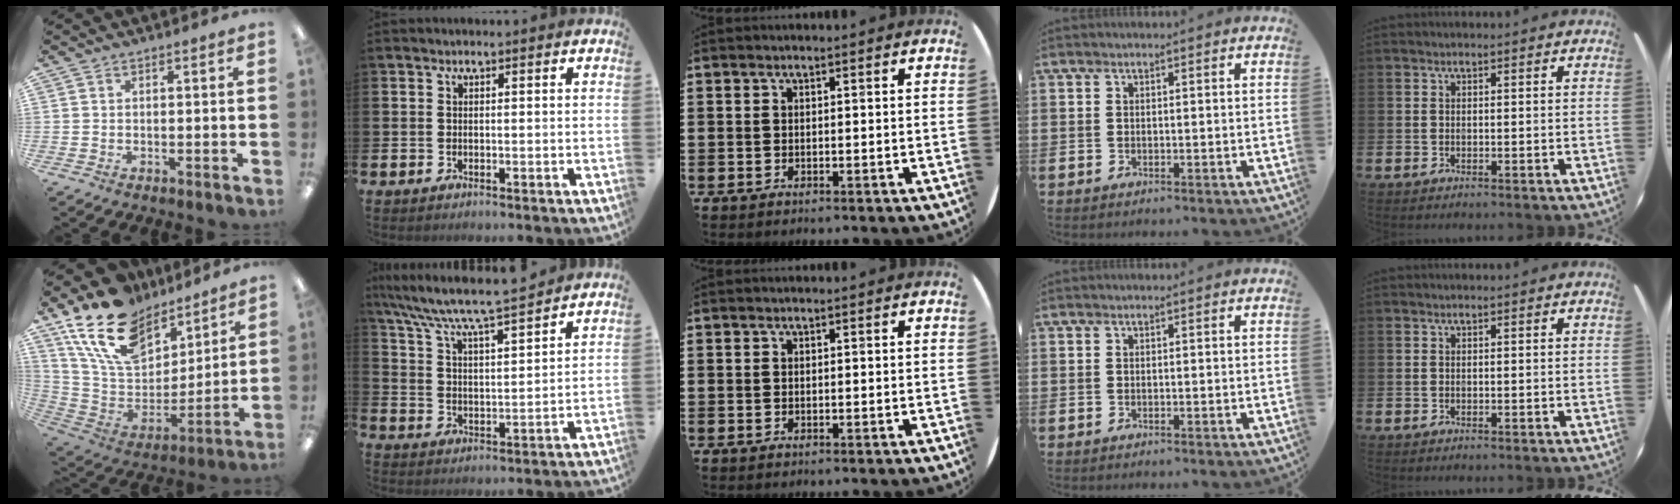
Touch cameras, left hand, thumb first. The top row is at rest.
{"thumb": {"total": 19.4, "force": [13.3, 11.2, 8.7], "torque": [-0.182, -0.071, 0.245]}, "index": {"total": 7.8, "force": [7.3, 0.2, 2.7], "torque": [-0.087, -0.053, 0.124]}}